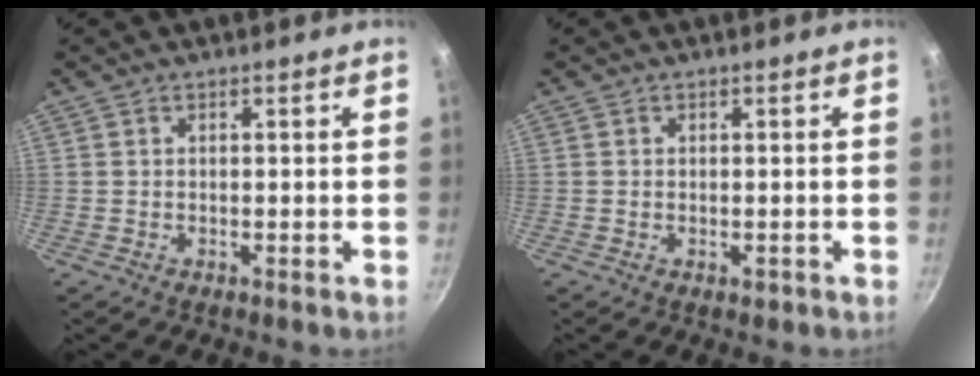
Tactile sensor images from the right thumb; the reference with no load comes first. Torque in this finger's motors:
{"motor_torque": [0.45, 0.24, 0.39, -0.31, 0.03]}